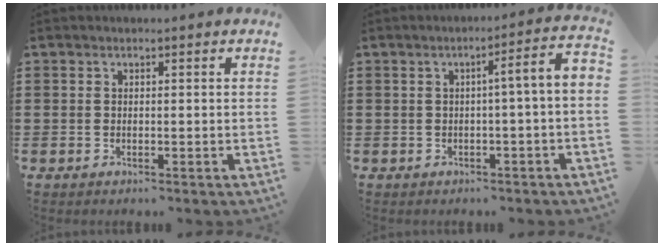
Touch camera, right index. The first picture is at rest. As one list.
[{"total": 4.2, "force": [-0.9, 0.0, 4.1], "torque": [-0.074, -0.005, -0.020]}]